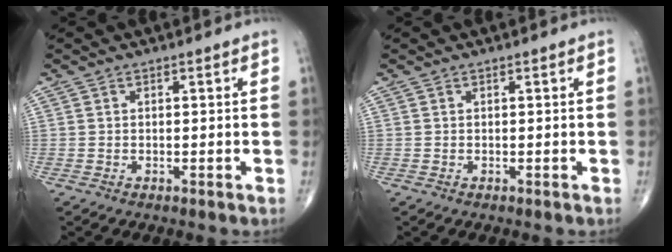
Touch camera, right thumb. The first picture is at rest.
{"total": 0.0}